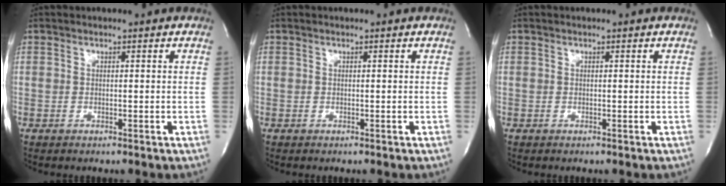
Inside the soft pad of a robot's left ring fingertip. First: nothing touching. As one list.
[{"total": 0.0}, {"total": 0.0}]